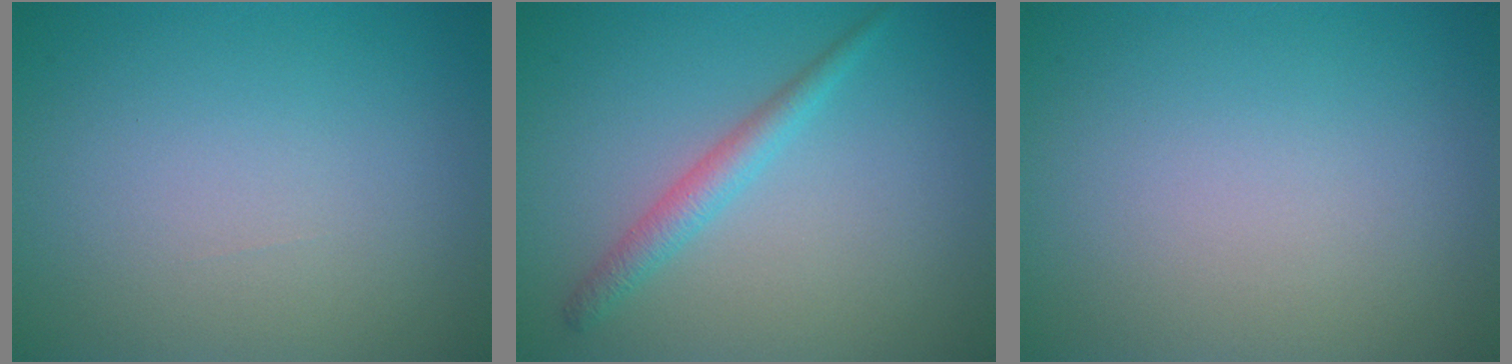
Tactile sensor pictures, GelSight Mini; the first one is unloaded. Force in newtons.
{"total": 2.2, "press": 2.2, "slide": 0.1}
{"total": 0.0}